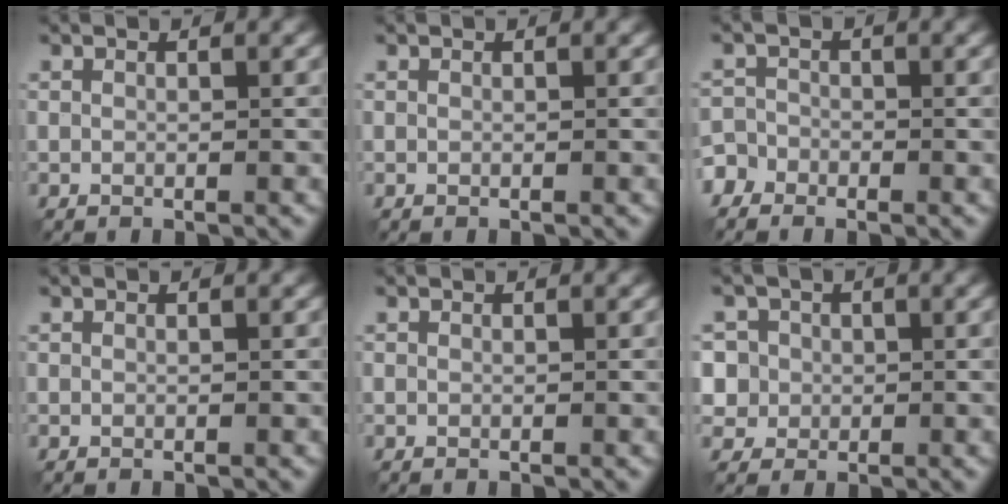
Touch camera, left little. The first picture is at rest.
{"total": 0.0}
{"total": 2.9, "force": [-2.3, 1.7, 0.2], "torque": [0.004, -0.002, -0.045]}
{"total": 0.0}
{"total": 0.0}
{"total": 4.9, "force": [1.0, 4.6, 1.3], "torque": [-0.026, 0.033, 0.005]}